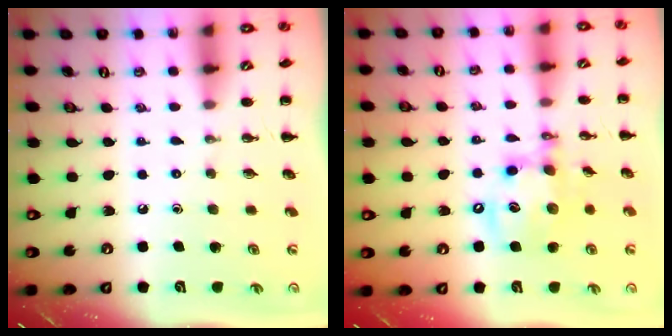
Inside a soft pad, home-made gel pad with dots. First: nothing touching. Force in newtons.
{"total": 14.3, "press": 14.0, "slide": 3.2}